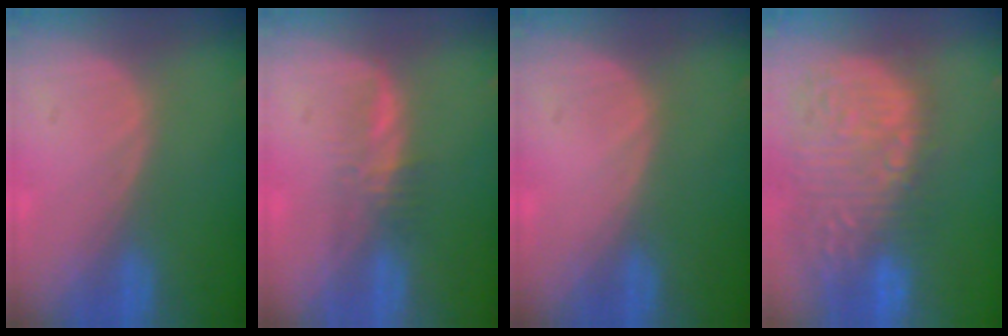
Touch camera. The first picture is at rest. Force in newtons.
{"total": 2.8, "press": 2.7, "slide": 0.5}
{"total": 0.0}
{"total": 15.4, "press": 12.6, "slide": 8.9}